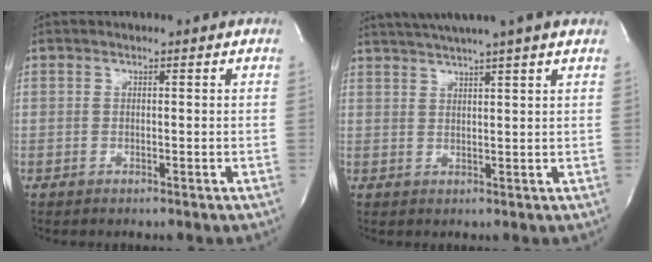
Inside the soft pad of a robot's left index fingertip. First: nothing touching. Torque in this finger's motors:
{"motor_torque": [0.62, -0.66, 0.39, 0.14]}